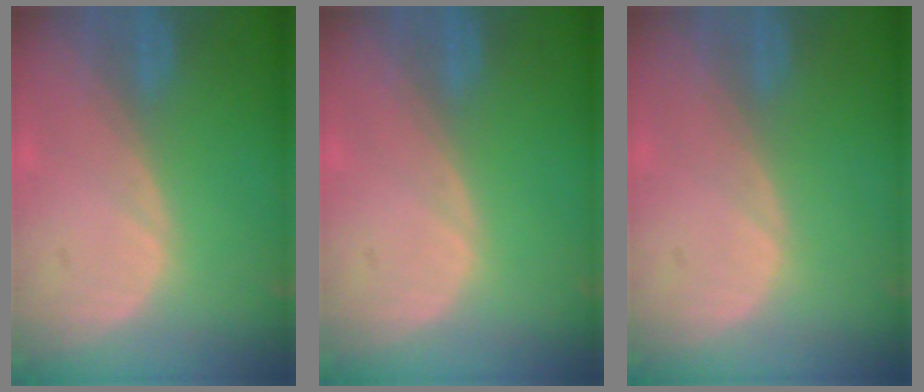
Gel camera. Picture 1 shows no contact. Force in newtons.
{"total": 0.0}
{"total": 0.0}